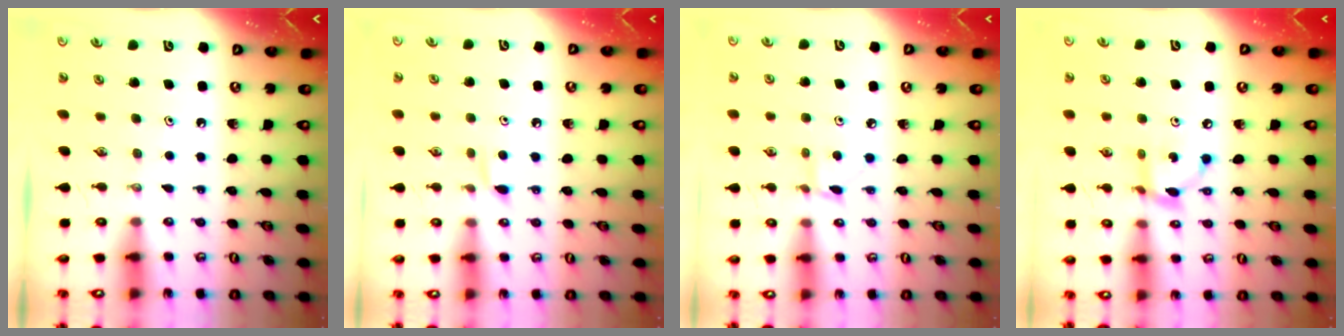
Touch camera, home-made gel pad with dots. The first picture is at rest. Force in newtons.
{"total": 4.4, "press": 4.3, "slide": 0.5}
{"total": 2.6, "press": 2.6, "slide": 0.3}
{"total": 6.4, "press": 6.4, "slide": 0.2}